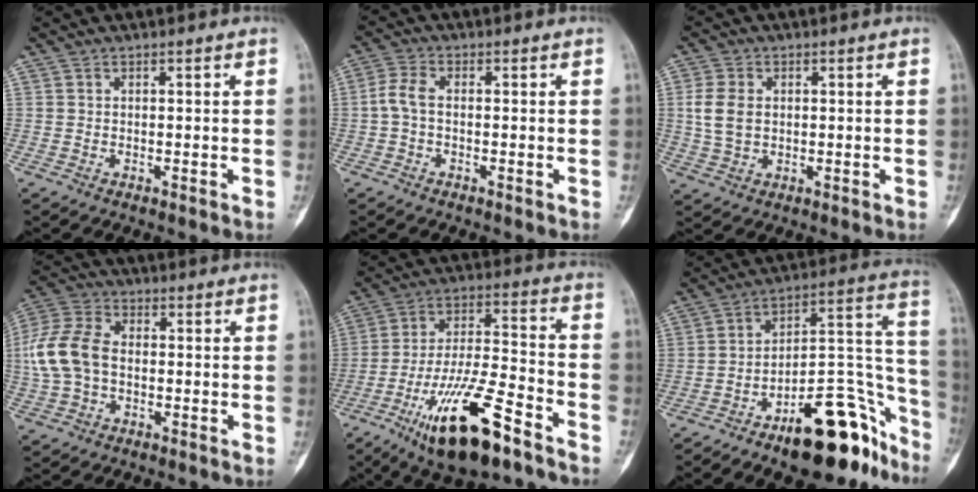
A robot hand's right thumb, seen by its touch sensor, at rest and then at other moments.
{"total": 3.7, "force": [-0.5, 1.9, 3.1], "torque": [-0.073, 0.009, -0.017]}
{"total": 6.0, "force": [0.7, 4.2, 4.2], "torque": [-0.089, 0.000, 0.018]}
{"total": 11.4, "force": [-0.4, 7.7, 8.4], "torque": [-0.183, 0.027, -0.016]}
{"total": 19.9, "force": [-11.6, 5.6, 15.2], "torque": [-0.293, 0.056, -0.202]}
{"total": 23.1, "force": [-14.6, 8.9, 15.5], "torque": [-0.133, 0.120, -0.218]}